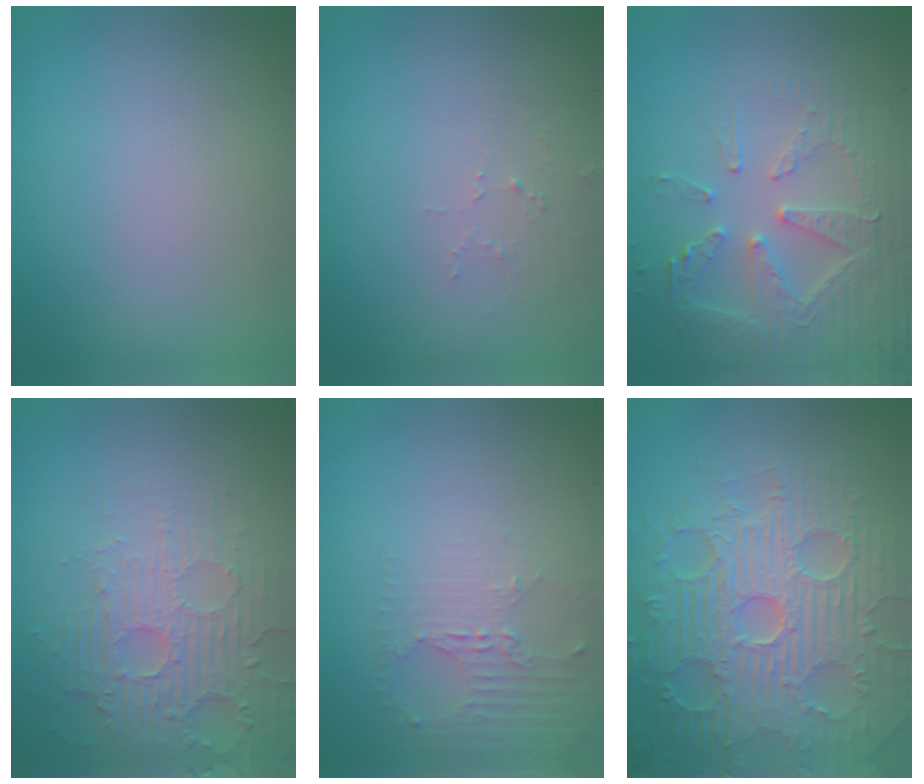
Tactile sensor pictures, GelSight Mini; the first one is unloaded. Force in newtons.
{"total": 1.1, "press": 1.1, "slide": 0.1}
{"total": 4.5, "press": 4.5, "slide": 0.3}
{"total": 4.3, "press": 3.8, "slide": 2.0}
{"total": 2.3, "press": 1.8, "slide": 1.6}
{"total": 9.3, "press": 6.8, "slide": 6.3}